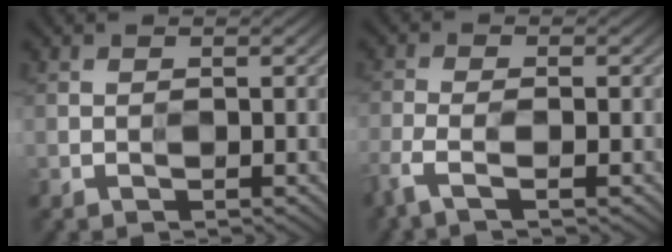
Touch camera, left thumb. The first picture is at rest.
{"total": 3.5, "force": [-2.2, 0.7, 2.6], "torque": [-0.067, -0.004, -0.058]}